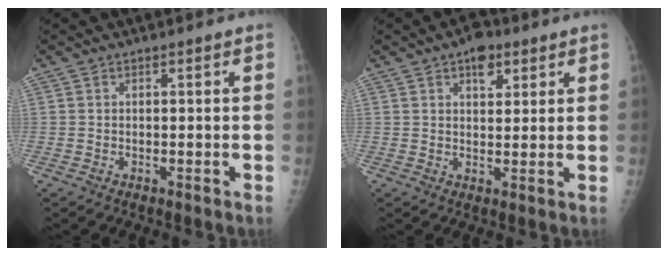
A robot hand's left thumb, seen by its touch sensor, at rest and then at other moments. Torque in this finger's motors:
{"motor_torque": [0.48, 0.45, 0.31, -0.36, 0.05]}